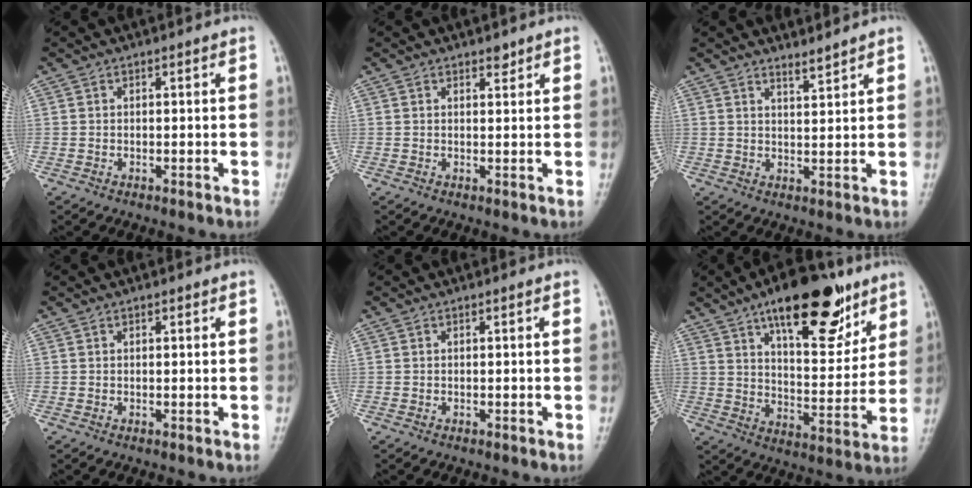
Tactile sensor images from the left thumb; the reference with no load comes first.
{"total": 1.4, "force": [1.1, 0.6, 0.5], "torque": [0.001, -0.008, 0.015]}
{"total": 2.5, "force": [2.4, 0.2, 0.8], "torque": [-0.009, -0.025, 0.041]}
{"total": 0.6, "force": [0.3, 0.3, 0.4], "torque": [-0.003, -0.001, 0.004]}
{"total": 0.0}
{"total": 19.9, "force": [11.9, 8.2, 13.7], "torque": [-0.159, -0.055, 0.187]}